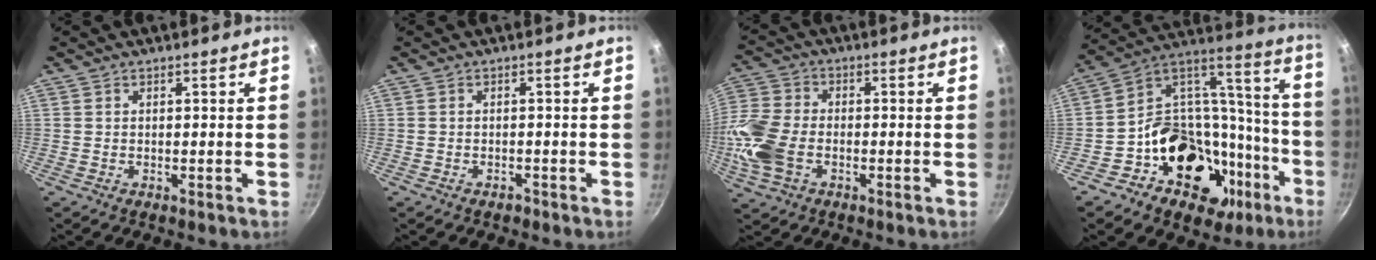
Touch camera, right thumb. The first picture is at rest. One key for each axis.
{"total": 0.8, "fx": -0.7, "fy": 0.3, "fz": 0.1, "tx": -0.003, "ty": 0.009, "tz": -0.009}
{"total": 13.2, "fx": -3.3, "fy": 9.0, "fz": 9.1, "tx": -0.199, "ty": 0.019, "tz": -0.079}
{"total": 27.0, "fx": -11.4, "fy": 19.4, "fz": 14.9, "tx": -0.188, "ty": 0.103, "tz": -0.164}